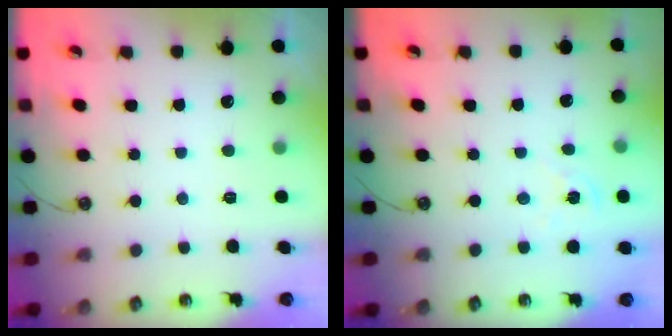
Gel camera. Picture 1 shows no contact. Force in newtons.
{"total": 2.2, "press": 2.2, "slide": 0.3}